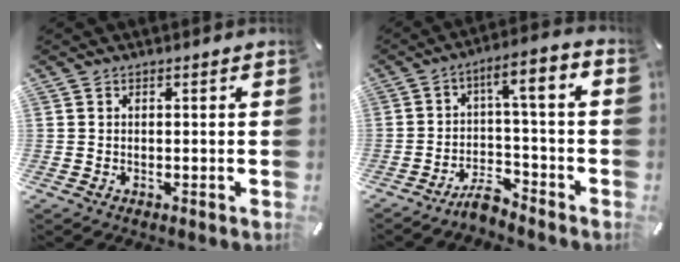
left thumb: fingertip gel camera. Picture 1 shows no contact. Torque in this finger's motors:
{"motor_torque": [0.25, 0.56, 0.20, 0.12, 0.29]}